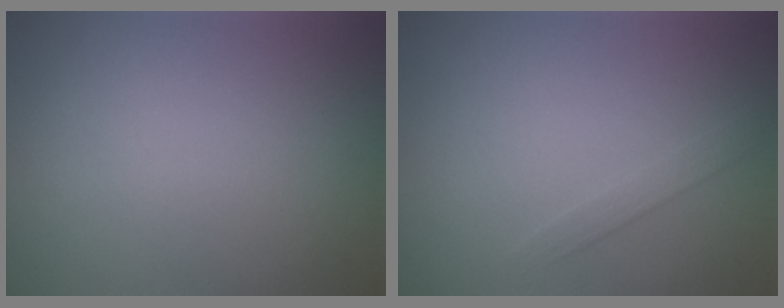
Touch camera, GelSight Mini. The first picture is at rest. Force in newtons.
{"total": 1.3, "press": 1.3, "slide": 0.0}